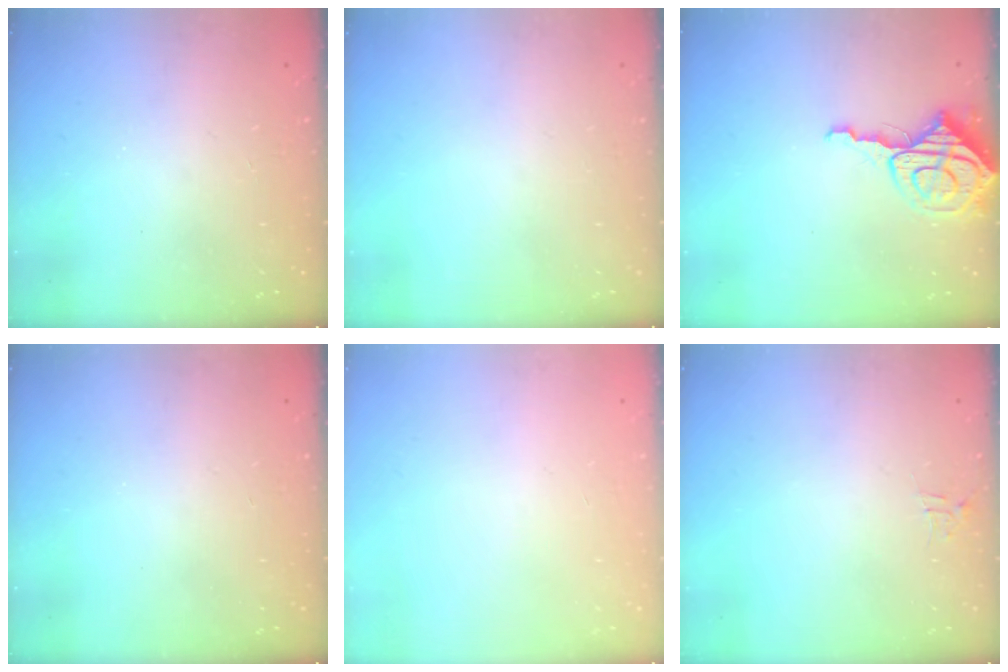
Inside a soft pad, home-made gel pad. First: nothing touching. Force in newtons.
{"total": 0.0}
{"total": 8.9, "press": 8.8, "slide": 0.9}
{"total": 0.0}
{"total": 0.0}
{"total": 4.0, "press": 4.0, "slide": 0.2}